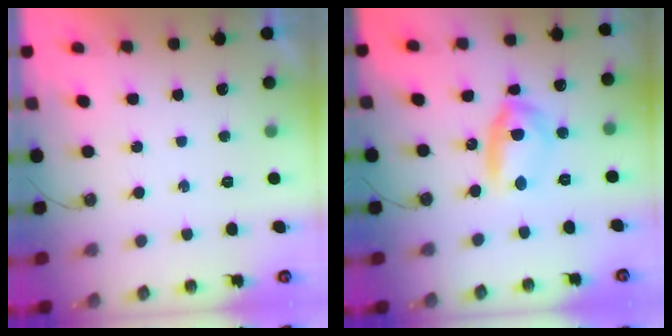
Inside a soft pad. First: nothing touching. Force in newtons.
{"total": 9.6, "press": 9.5, "slide": 0.7}